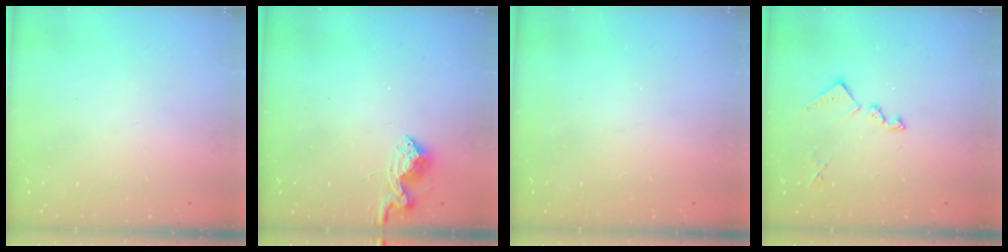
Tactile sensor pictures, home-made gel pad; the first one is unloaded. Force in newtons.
{"total": 8.2, "press": 8.2, "slide": 0.4}
{"total": 4.3, "press": 4.3, "slide": 0.6}
{"total": 10.8, "press": 10.8, "slide": 0.6}